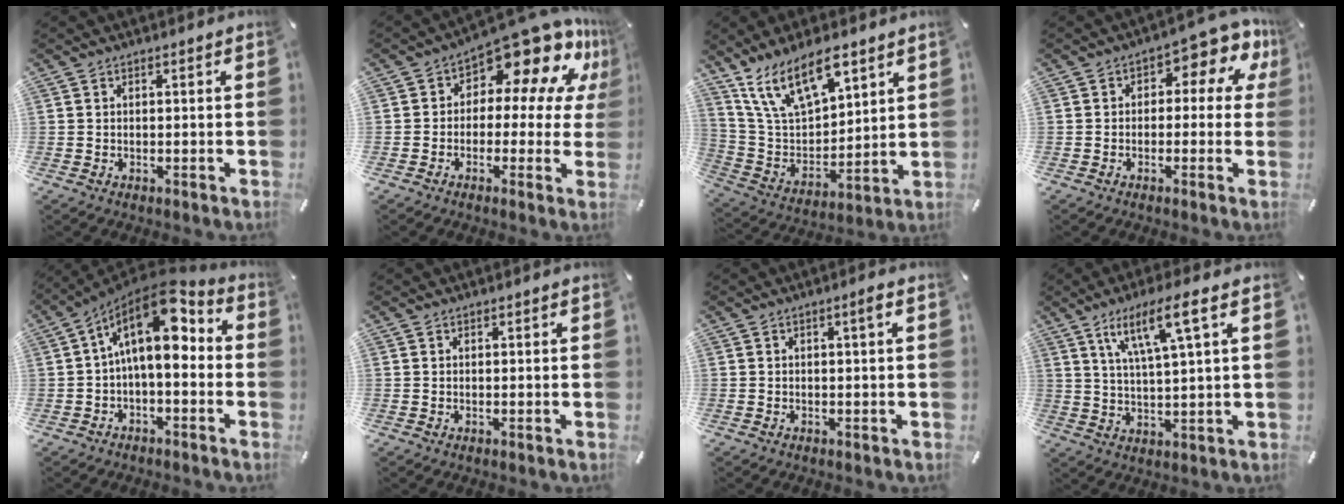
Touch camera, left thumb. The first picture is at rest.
{"total": 14.3, "force": [8.7, 7.1, 8.8], "torque": [-0.131, -0.071, 0.148]}
{"total": 16.6, "force": [11.1, 8.1, 9.3], "torque": [-0.197, -0.056, 0.199]}
{"total": 8.2, "force": [2.5, 4.6, 6.4], "torque": [-0.075, -0.020, 0.036]}
{"total": 15.1, "force": [4.0, 7.3, 12.6], "torque": [-0.222, -0.020, 0.062]}
{"total": 0.0}
{"total": 1.6, "force": [0.2, -0.1, 1.6], "torque": [-0.032, -0.002, 0.003]}
{"total": 10.6, "force": [5.4, 1.4, 9.0], "torque": [-0.180, -0.001, 0.091]}